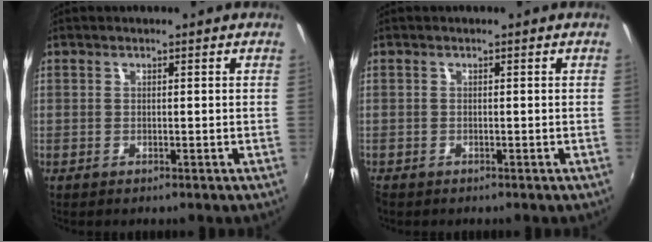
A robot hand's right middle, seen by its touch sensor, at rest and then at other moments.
{"total": 0.8, "force": [-0.8, 0.3, 0.0], "torque": [-0.006, -0.003, -0.016]}